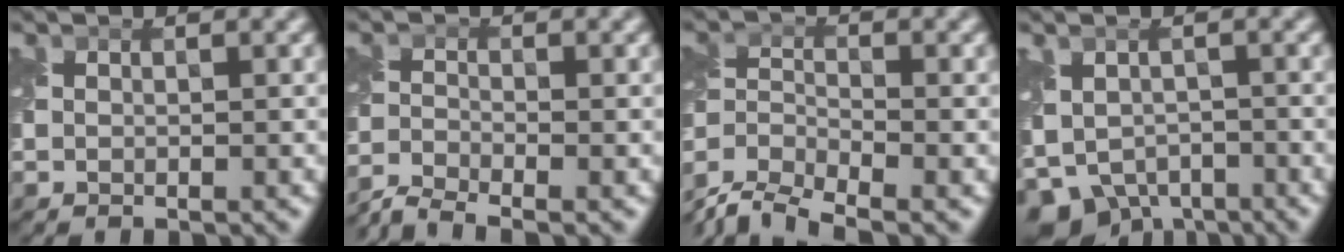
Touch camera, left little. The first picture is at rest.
{"total": 3.8, "force": [-3.5, 0.7, 1.3], "torque": [-0.028, -0.011, -0.081]}
{"total": 7.3, "force": [-6.3, 2.0, 3.0], "torque": [-0.058, -0.015, -0.125]}
{"total": 6.4, "force": [-3.1, 4.6, 3.1], "torque": [-0.059, -0.024, -0.054]}